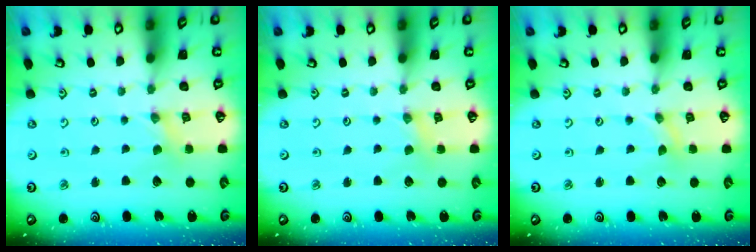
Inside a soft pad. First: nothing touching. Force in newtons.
{"total": 1.2, "press": 1.2, "slide": 0.3}
{"total": 0.0}